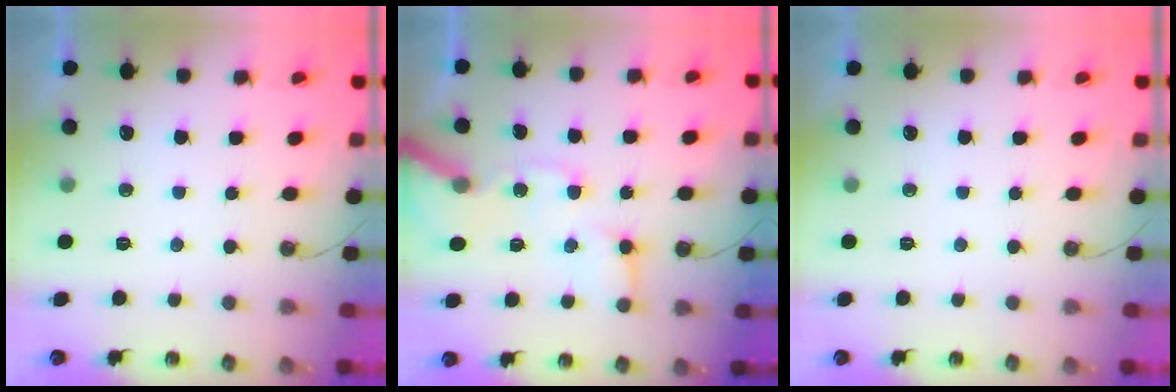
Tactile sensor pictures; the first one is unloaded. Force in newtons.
{"total": 13.7, "press": 13.6, "slide": 2.1}
{"total": 0.0}